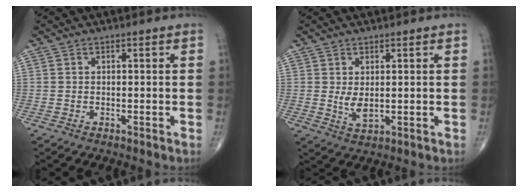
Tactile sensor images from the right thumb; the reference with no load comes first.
{"total": 3.2, "force": [0.4, 1.4, 2.9], "torque": [-0.051, -0.012, 0.016]}